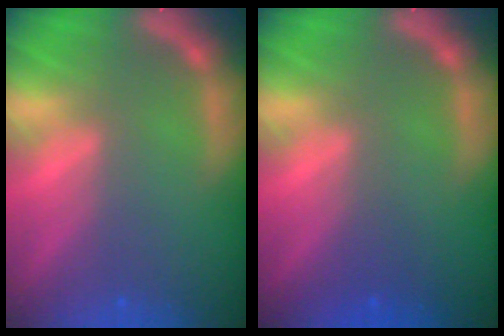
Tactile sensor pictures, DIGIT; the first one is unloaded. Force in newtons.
{"total": 0.9}